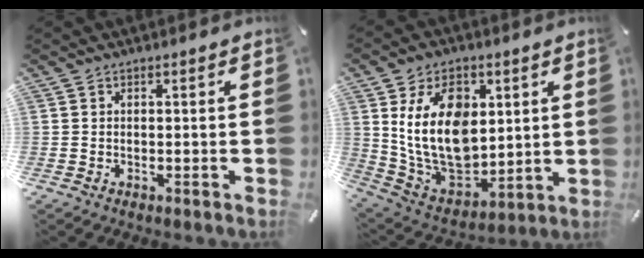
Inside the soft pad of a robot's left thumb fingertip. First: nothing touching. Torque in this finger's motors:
{"motor_torque": [2.28, 2.32, 2.29, -0.48, 0.76]}